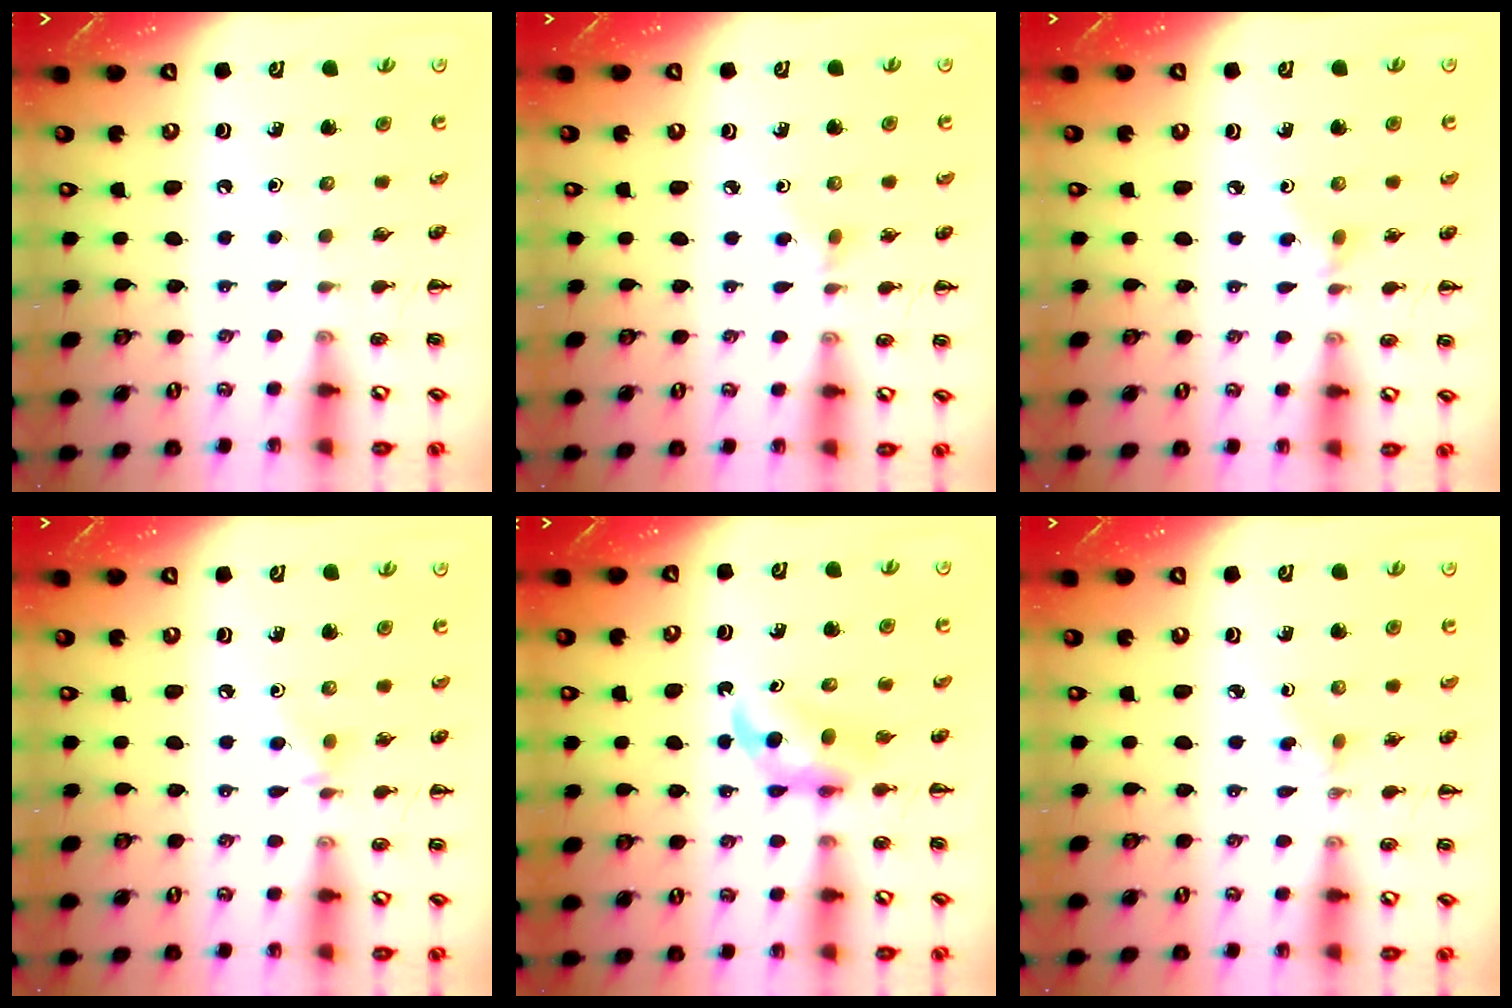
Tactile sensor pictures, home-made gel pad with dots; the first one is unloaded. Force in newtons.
{"total": 2.7, "press": 2.4, "slide": 1.2}
{"total": 2.5, "press": 2.4, "slide": 0.9}
{"total": 3.6, "press": 3.3, "slide": 1.3}
{"total": 4.8, "press": 4.6, "slide": 1.3}
{"total": 2.3, "press": 2.0, "slide": 1.1}